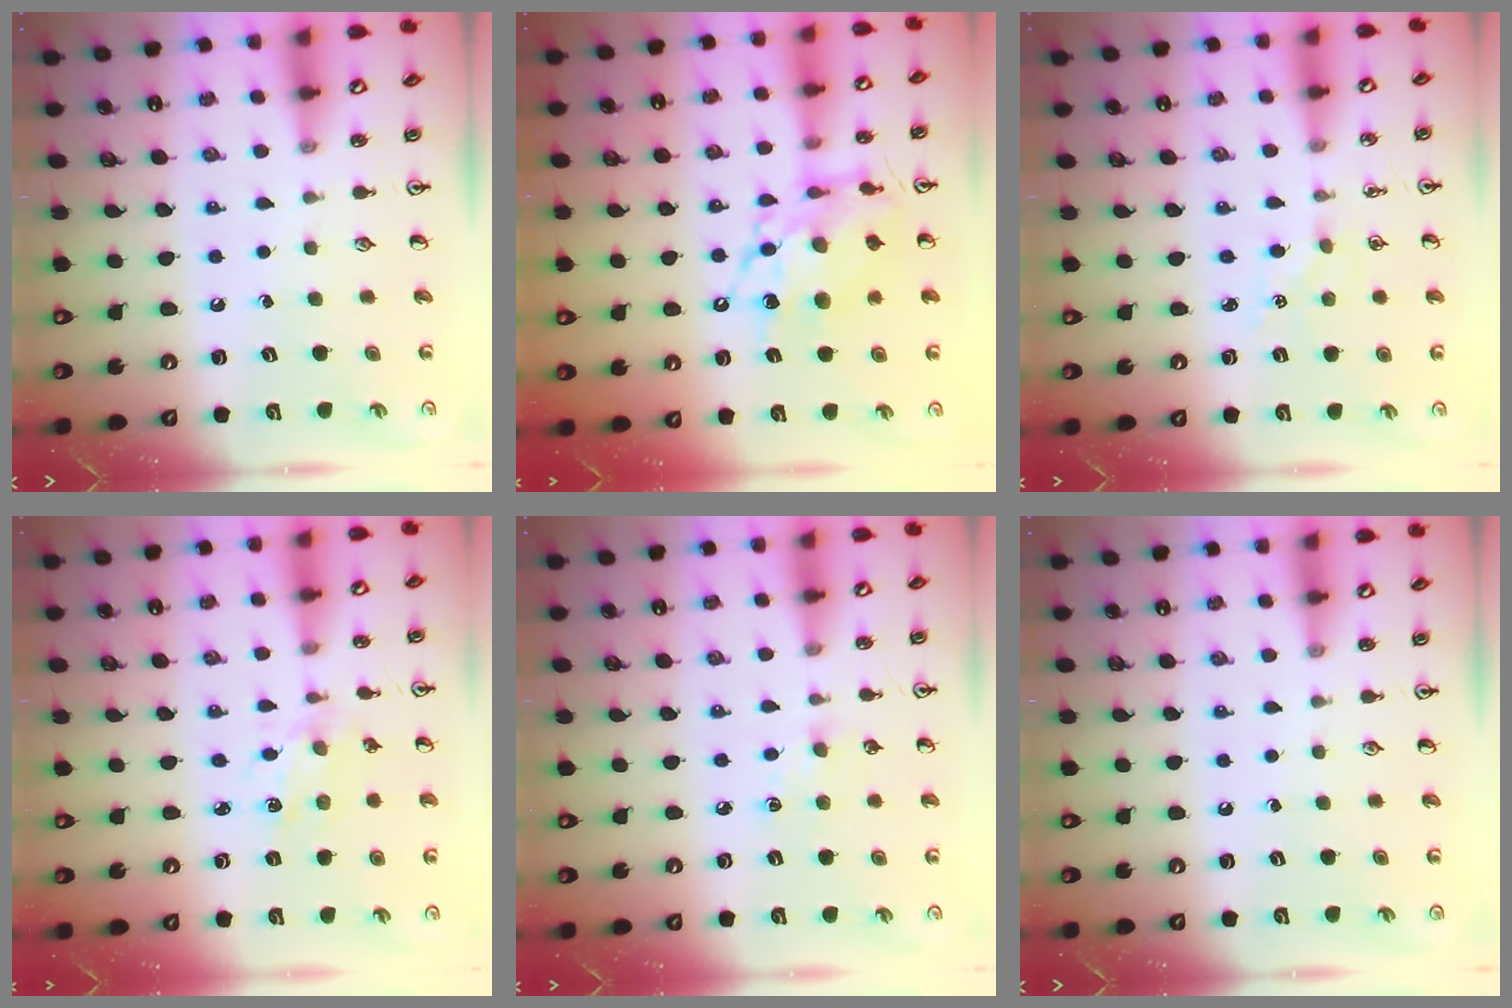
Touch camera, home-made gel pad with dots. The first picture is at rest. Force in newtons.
{"total": 13.3, "press": 13.3, "slide": 1.3}
{"total": 2.4, "press": 2.3, "slide": 0.3}
{"total": 2.4, "press": 2.4, "slide": 0.5}
{"total": 5.5, "press": 5.4, "slide": 0.8}
{"total": 0.0}